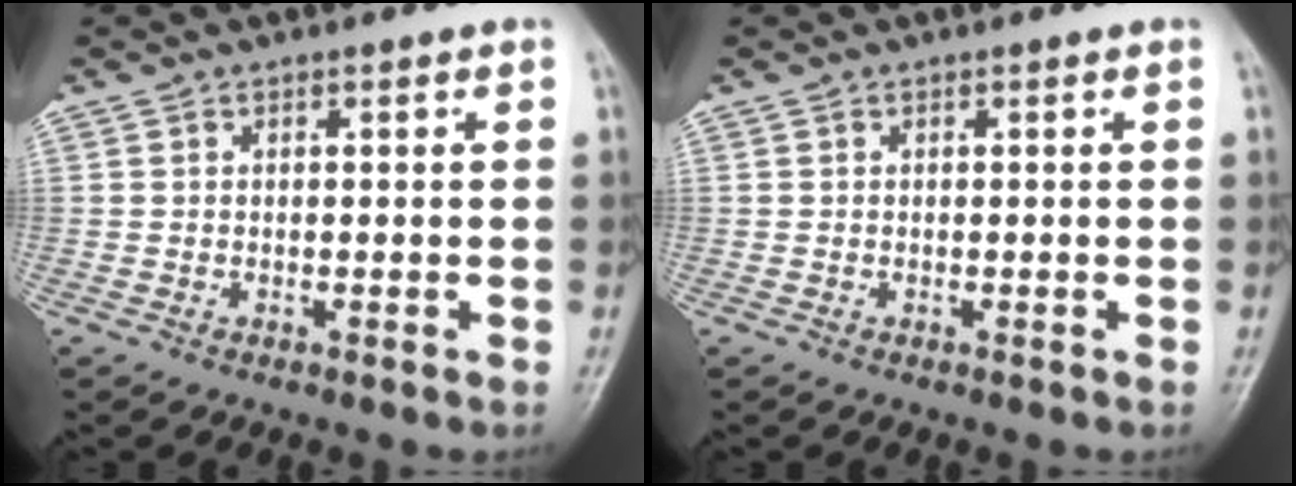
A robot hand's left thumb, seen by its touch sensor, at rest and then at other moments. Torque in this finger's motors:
{"motor_torque": [0.09, 0.01, -0.10, -0.19, 0.00]}